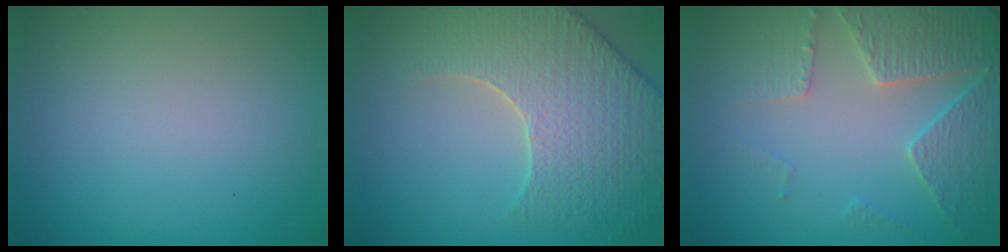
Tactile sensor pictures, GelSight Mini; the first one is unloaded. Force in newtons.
{"total": 6.6, "press": 5.7, "slide": 3.4}
{"total": 4.3, "press": 4.3, "slide": 0.6}